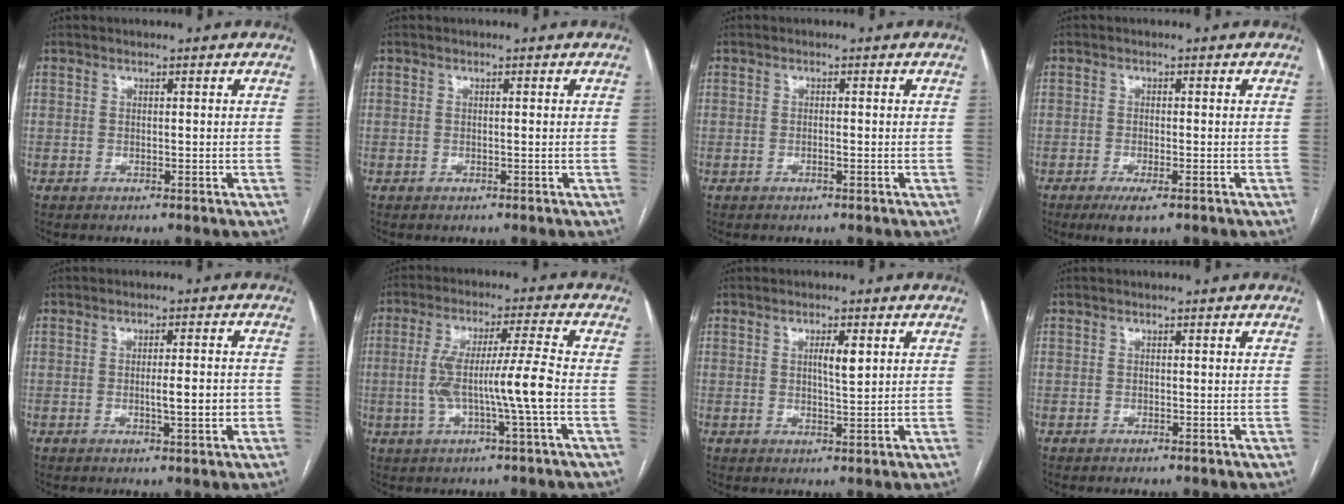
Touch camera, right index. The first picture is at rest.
{"total": 0.0}
{"total": 0.7, "force": [-0.3, 0.0, 0.7], "torque": [-0.013, 0.000, -0.004]}
{"total": 3.6, "force": [-2.1, 0.7, 2.8], "torque": [-0.051, -0.008, -0.034]}
{"total": 4.4, "force": [-0.9, 0.5, 4.3], "torque": [-0.067, -0.003, -0.011]}
{"total": 9.7, "force": [-1.7, -0.5, 9.6], "torque": [-0.186, 0.012, -0.031]}
{"total": 3.1, "force": [1.0, 0.5, 2.9], "torque": [-0.048, -0.002, 0.015]}
{"total": 0.0}